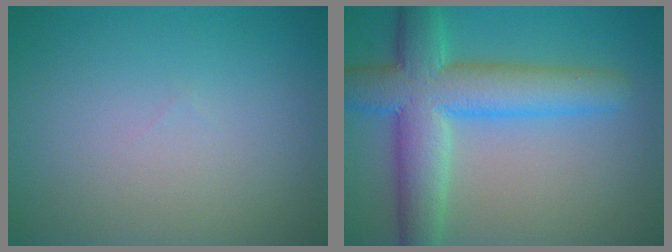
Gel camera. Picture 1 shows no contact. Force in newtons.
{"total": 8.6, "press": 8.6, "slide": 0.3}